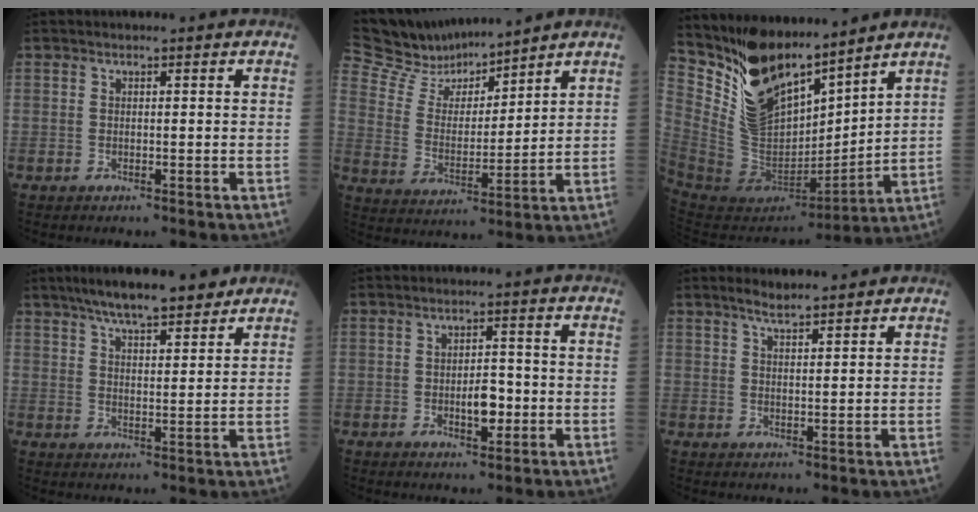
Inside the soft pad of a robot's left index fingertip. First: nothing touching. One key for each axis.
{"total": 12.9, "fx": 12.3, "fy": 2.2, "fz": 3.2, "tx": -0.076, "ty": 0.010, "tz": 0.240}
{"total": 16.1, "fx": 13.3, "fy": 5.5, "fz": 7.3, "tx": -0.149, "ty": -0.010, "tz": 0.265}
{"total": 10.9, "fx": 8.8, "fy": 2.1, "fz": 6.2, "tx": -0.093, "ty": 0.016, "tz": 0.138}
{"total": 3.7, "fx": -1.2, "fy": 1.6, "fz": 3.2, "tx": -0.046, "ty": 0.000, "tz": -0.018}
{"total": 3.6, "fx": 3.2, "fy": 0.5, "fz": 1.5, "tx": -0.031, "ty": 0.011, "tz": 0.057}